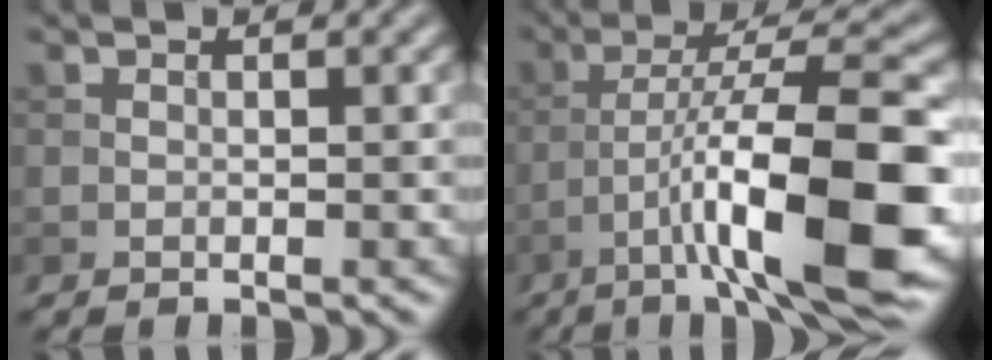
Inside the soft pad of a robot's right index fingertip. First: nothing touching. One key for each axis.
{"total": 13.3, "fx": -4.9, "fy": 2.8, "fz": 12.1, "tx": -0.194, "ty": 0.015, "tz": -0.072}